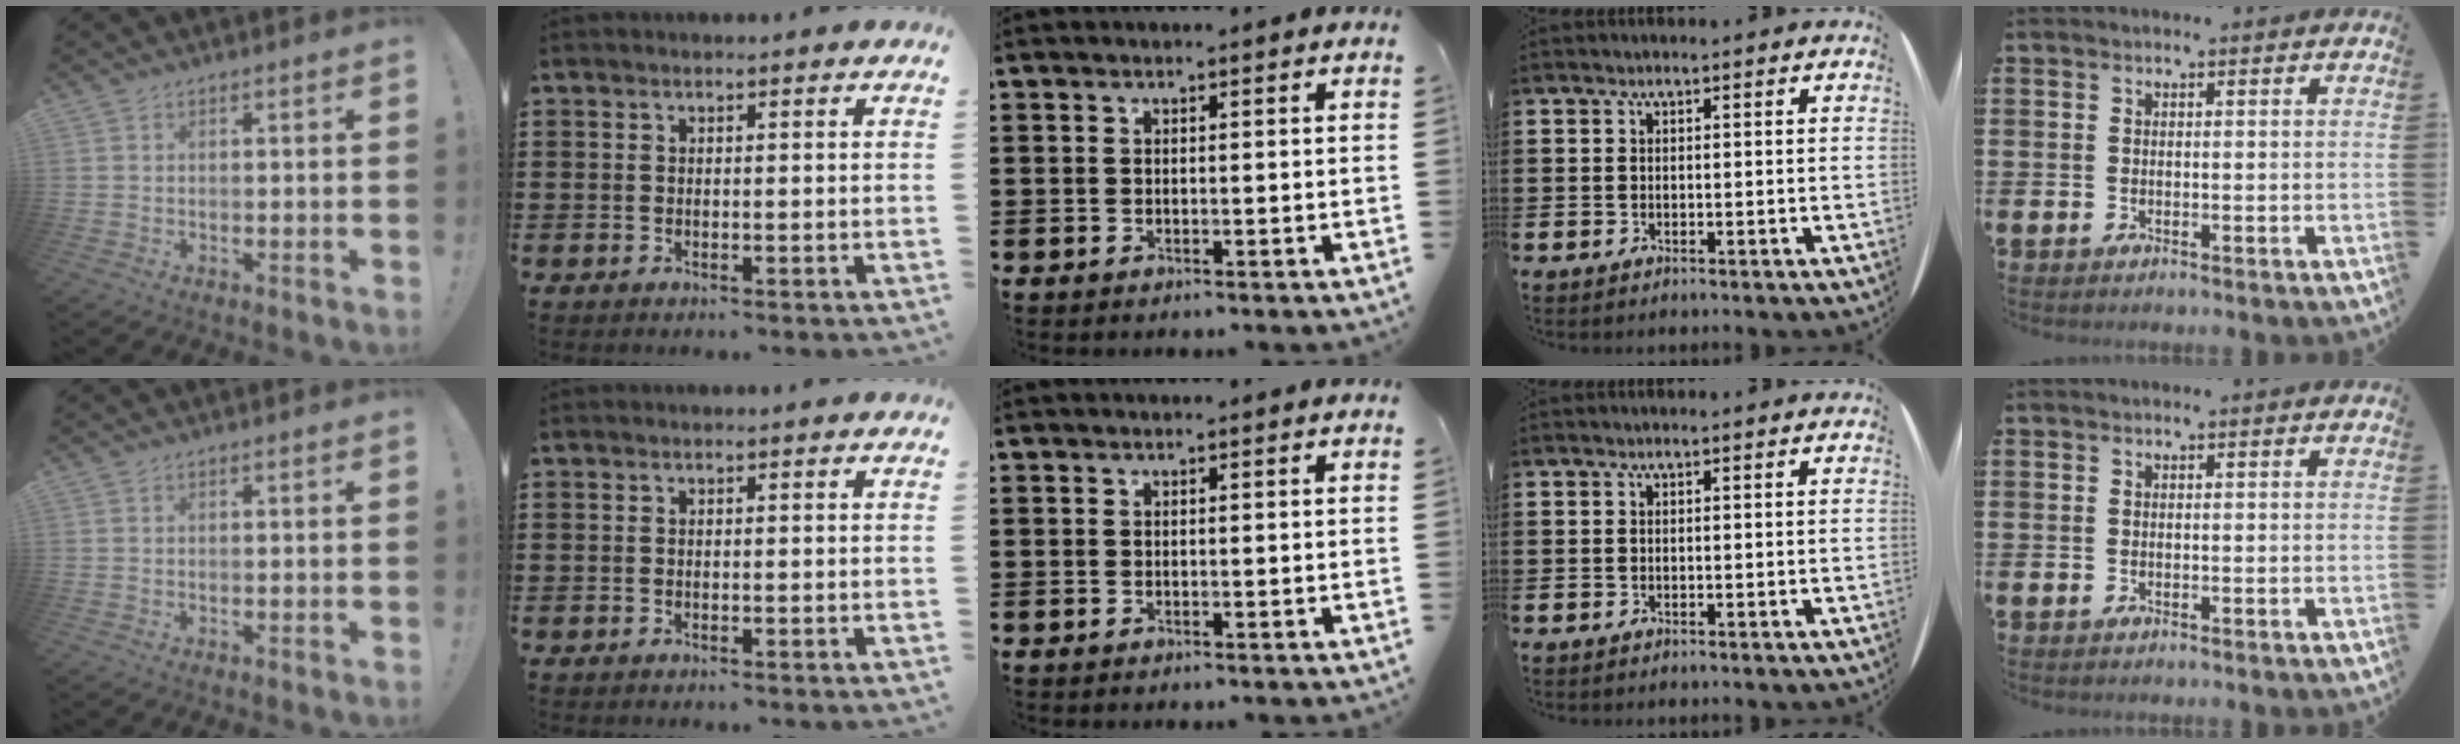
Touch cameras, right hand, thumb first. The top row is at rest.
{}